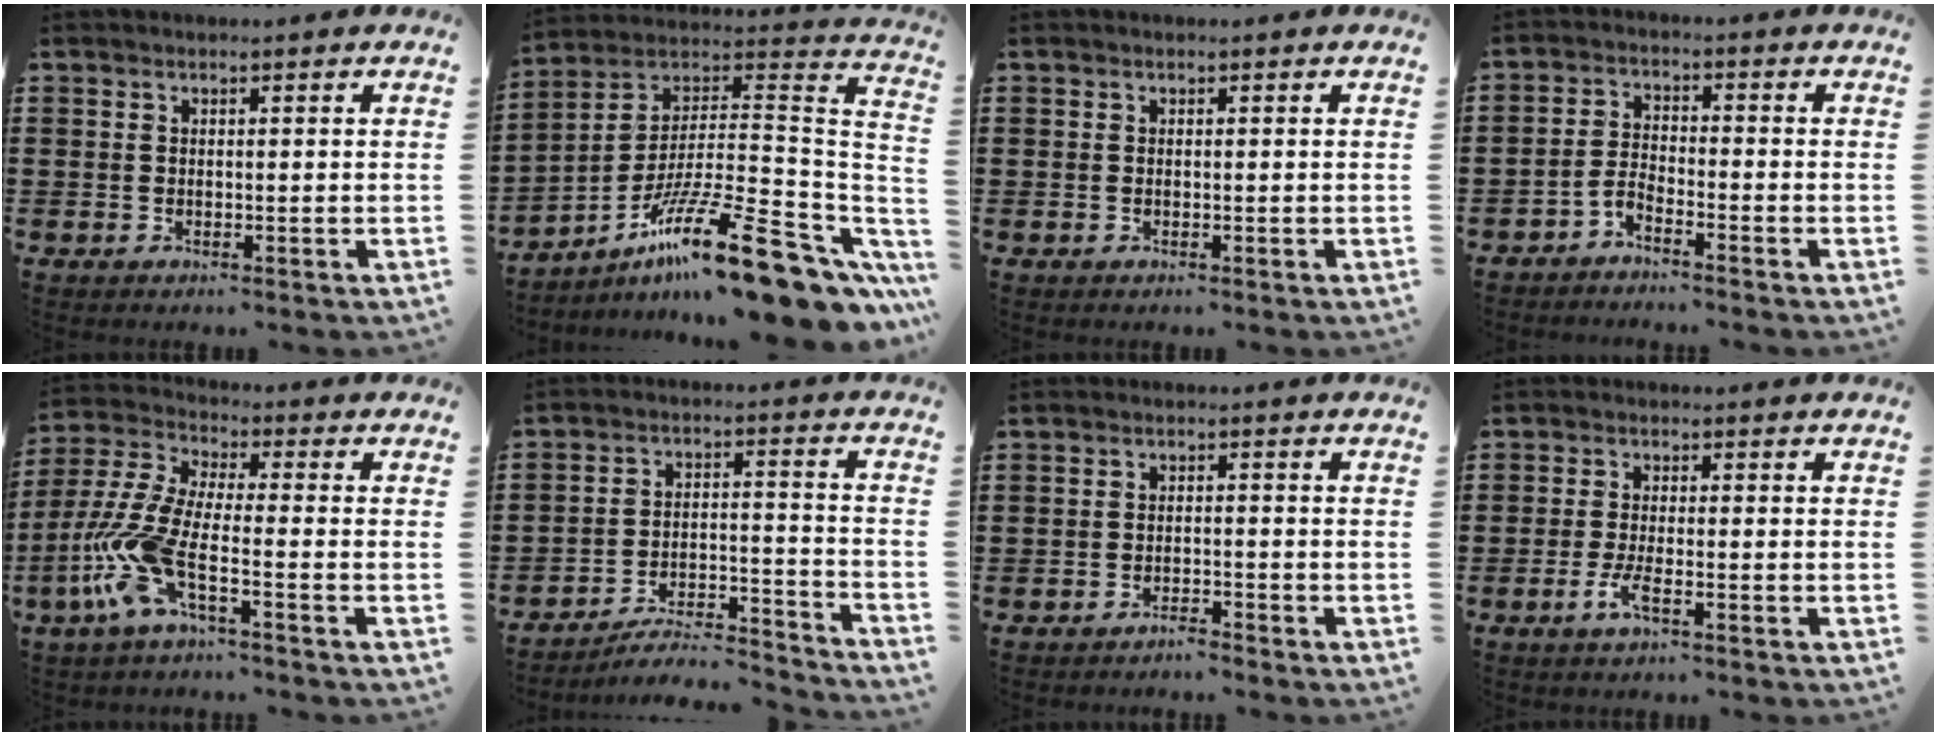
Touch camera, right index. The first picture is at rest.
{"total": 20.5, "force": [-12.2, 3.6, 16.1], "torque": [-0.262, 0.033, -0.203]}
{"total": 0.0}
{"total": 2.8, "force": [-2.7, 0.1, 0.5], "torque": [-0.023, 0.002, -0.060]}
{"total": 9.2, "force": [-4.0, 2.7, 7.9], "torque": [-0.222, -0.024, -0.088]}
{"total": 5.5, "force": [-5.2, 0.6, 1.7], "torque": [-0.035, -0.004, -0.106]}
{"total": 1.6, "force": [-1.6, 0.0, 0.1], "torque": [-0.006, 0.003, -0.033]}
{"total": 3.2, "force": [-1.4, 0.5, 2.8], "torque": [-0.069, -0.010, -0.032]}